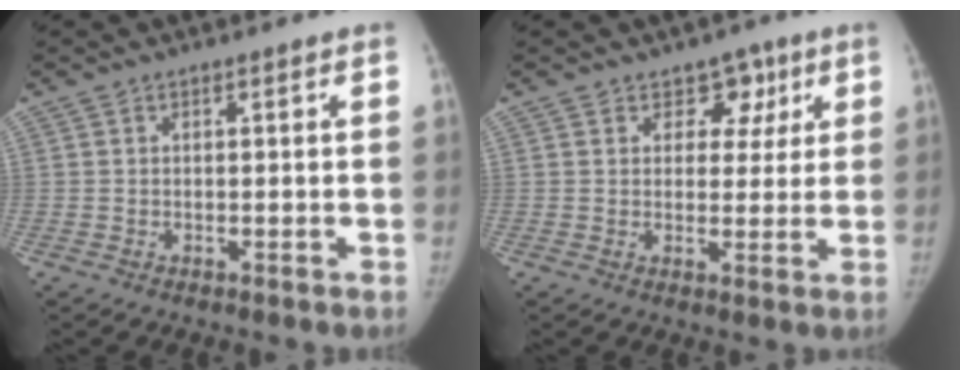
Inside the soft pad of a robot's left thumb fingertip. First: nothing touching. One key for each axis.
{"total": 5.1, "fx": 2.7, "fy": 3.9, "fz": 1.9, "tx": 0.012, "ty": -0.009, "tz": 0.034}